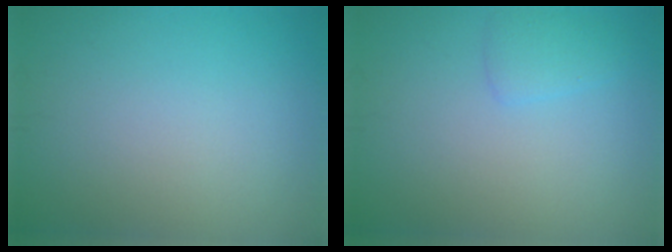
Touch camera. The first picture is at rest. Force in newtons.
{"total": 1.5, "press": 1.5, "slide": 0.1}